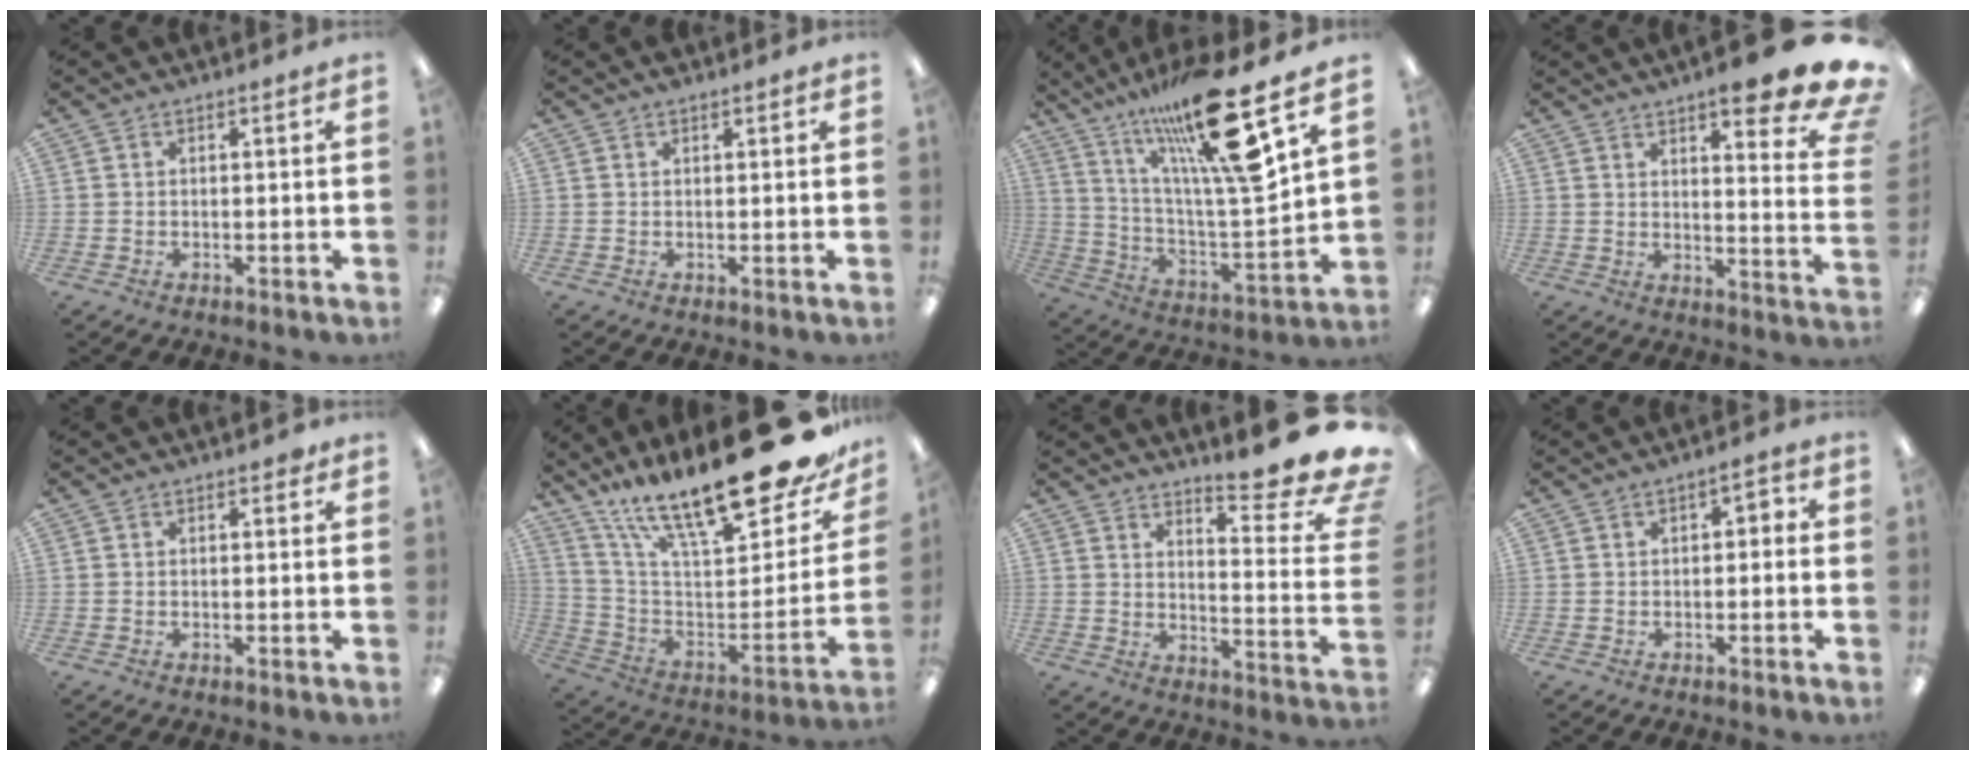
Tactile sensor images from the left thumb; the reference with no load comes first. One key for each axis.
{"total": 1.0, "fx": 0.7, "fy": 0.4, "fz": 0.5, "tx": -0.003, "ty": -0.002, "tz": 0.011}
{"total": 24.9, "fx": 17.5, "fy": 3.4, "fz": 17.4, "tx": -0.311, "ty": -0.096, "tz": 0.271}
{"total": 13.1, "fx": 9.4, "fy": 2.6, "fz": 8.8, "tx": -0.110, "ty": -0.071, "tz": 0.149}
{"total": 0.9, "fx": 0.6, "fy": 0.5, "fz": 0.6, "tx": -0.005, "ty": -0.001, "tz": 0.008}
{"total": 27.1, "fx": 19.0, "fy": 7.5, "fz": 17.7, "tx": -0.267, "ty": -0.137, "tz": 0.318}
{"total": 12.1, "fx": 9.9, "fy": 1.7, "fz": 6.8, "tx": -0.072, "ty": -0.106, "tz": 0.157}
{"total": 2.1, "fx": -0.9, "fy": 1.3, "fz": 1.4, "tx": -0.026, "ty": 0.011, "tz": -0.019}